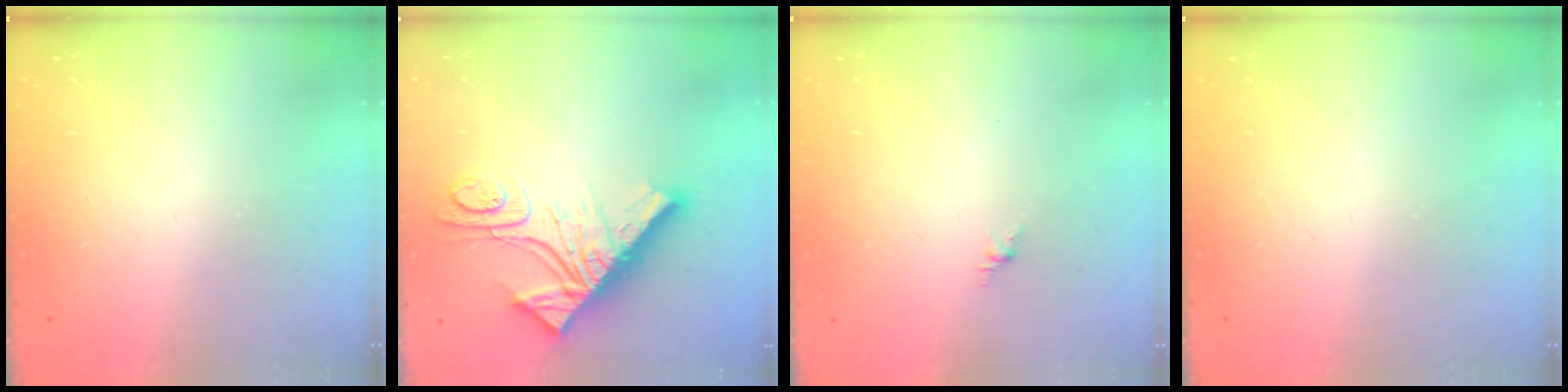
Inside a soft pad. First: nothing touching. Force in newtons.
{"total": 16.3, "press": 16.3, "slide": 1.5}
{"total": 0.0}
{"total": 0.0}